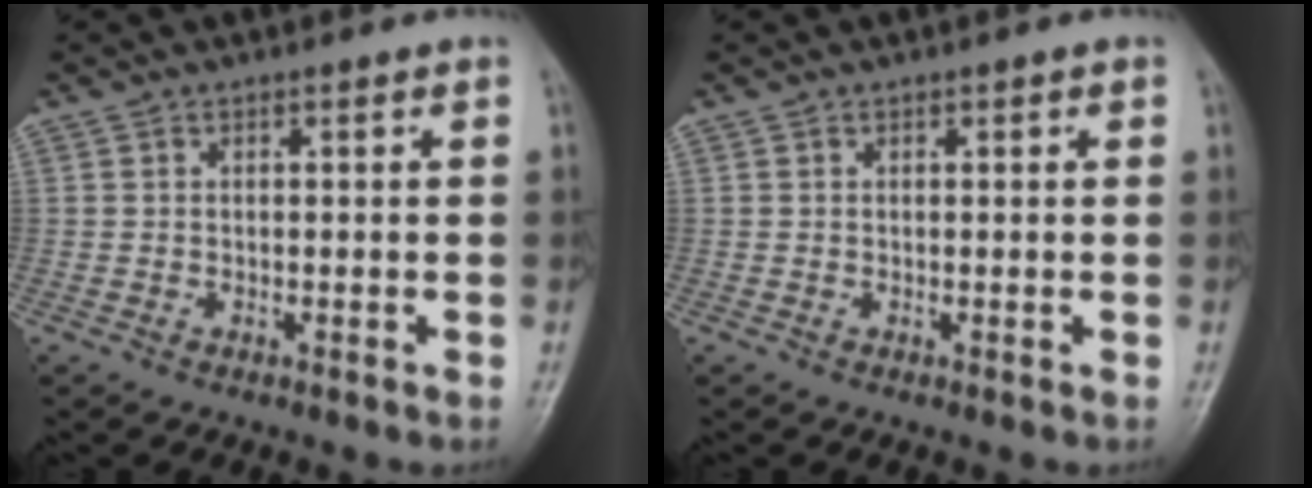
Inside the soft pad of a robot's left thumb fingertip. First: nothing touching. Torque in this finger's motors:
{"motor_torque": [-0.01, 0.05, 0.04, 0.08, -0.02]}